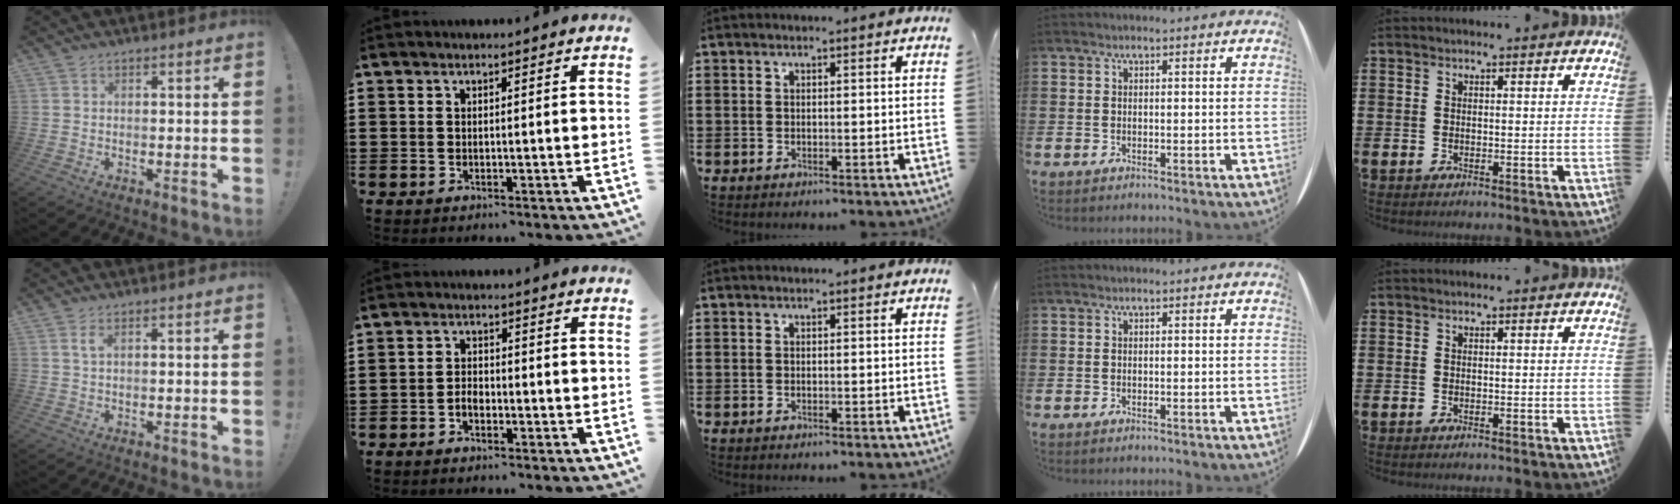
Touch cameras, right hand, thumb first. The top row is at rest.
{"thumb": {"total": 2.0, "force": [0.8, 0.3, 1.7], "torque": [-0.030, 0.000, 0.012]}, "index": {"total": 2.1, "force": [-1.1, 1.2, 1.3], "torque": [-0.028, 0.003, -0.022]}}